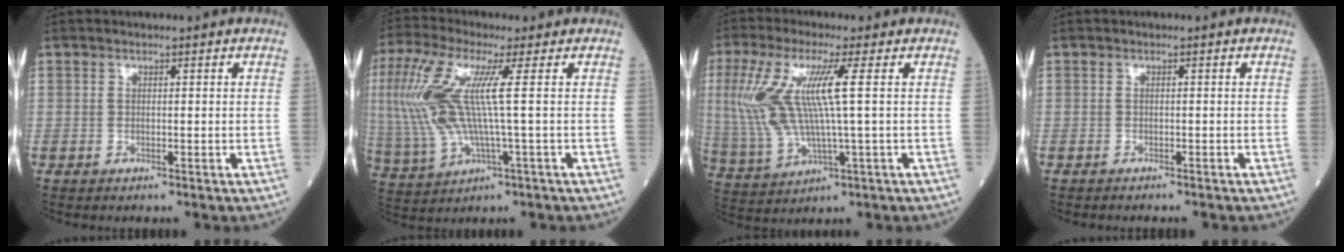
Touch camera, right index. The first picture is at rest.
{"total": 12.7, "force": [1.8, 1.4, 12.5], "torque": [-0.306, 0.013, 0.036]}
{"total": 12.0, "force": [2.1, 1.2, 11.8], "torque": [-0.282, 0.009, 0.045]}
{"total": 1.6, "force": [-1.5, 0.3, 0.5], "torque": [-0.011, -0.003, -0.019]}